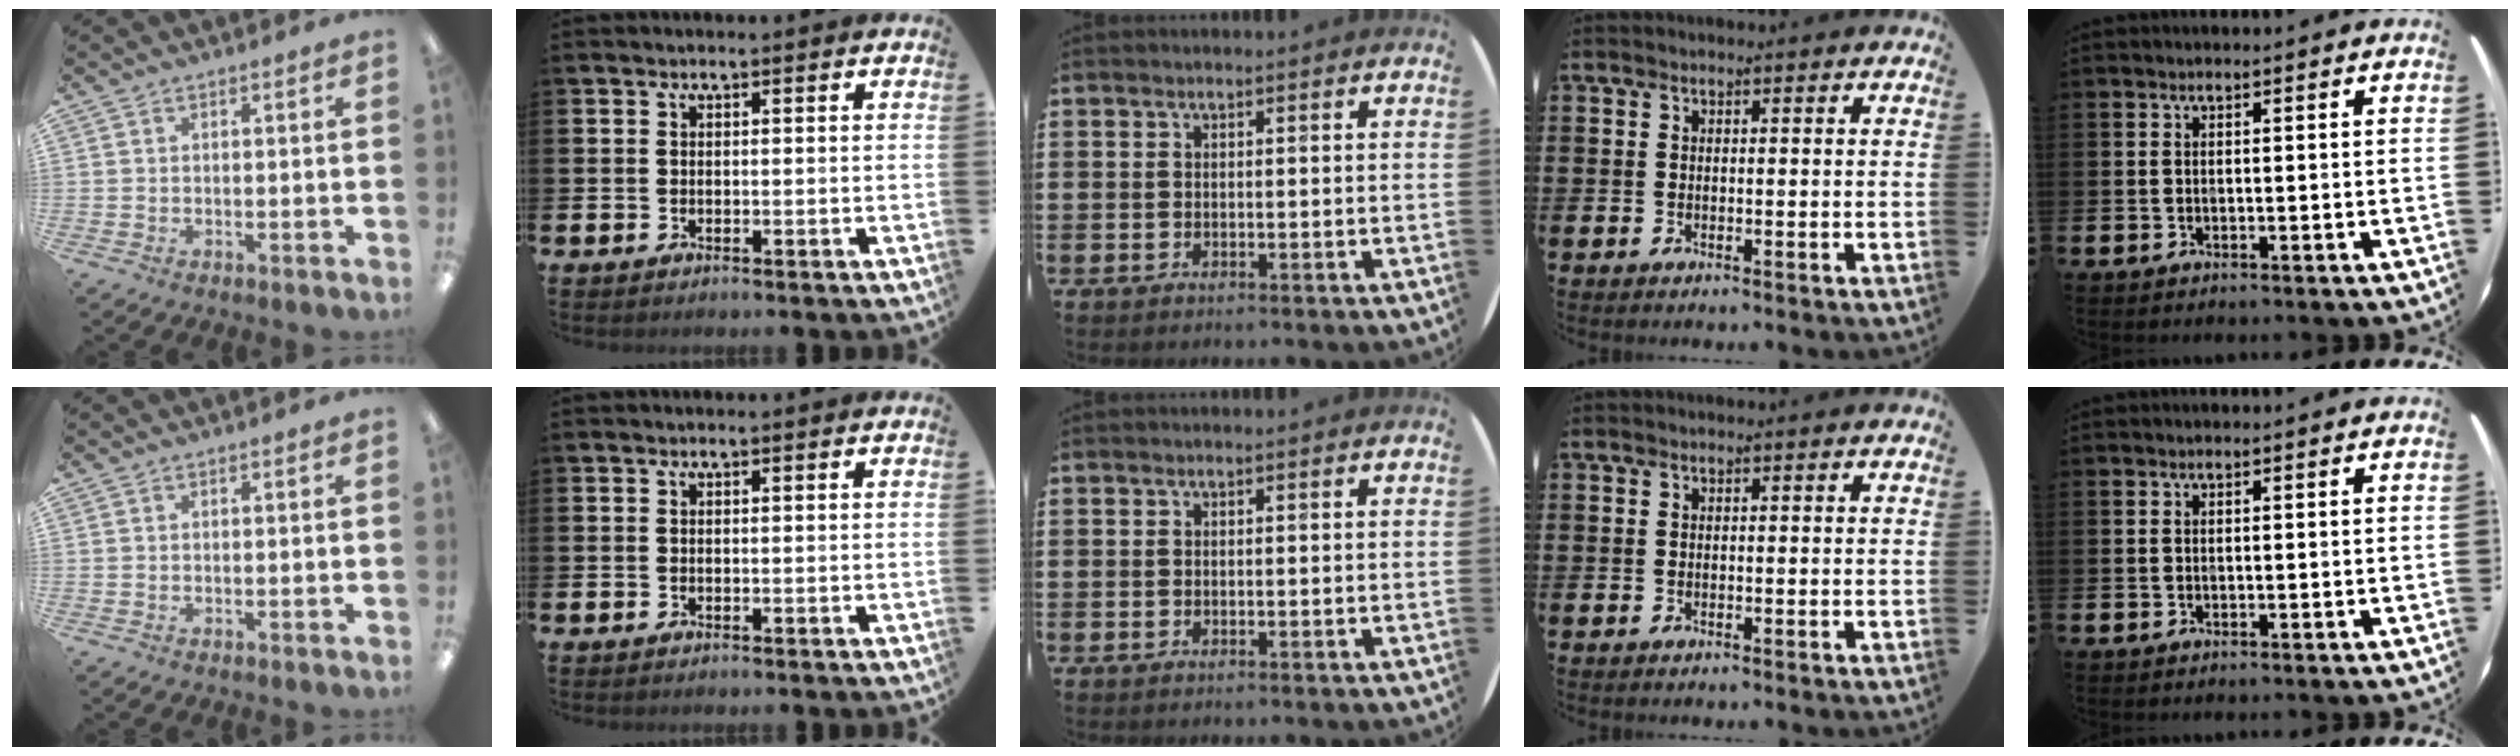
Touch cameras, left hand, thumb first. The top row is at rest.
{}